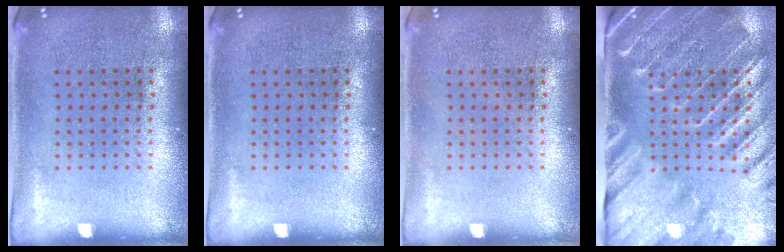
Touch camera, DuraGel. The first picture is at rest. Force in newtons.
{"total": 0.0}
{"total": 0.0}
{"total": 3.9, "press": 3.3, "slide": 2.0}